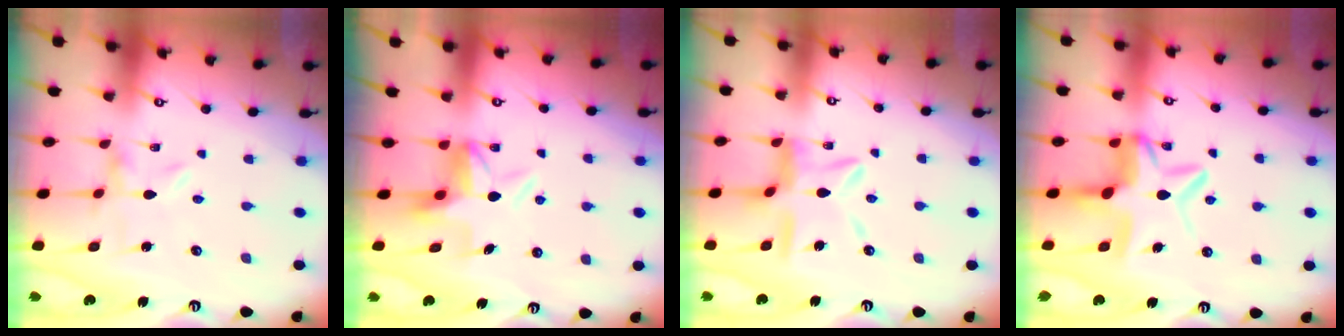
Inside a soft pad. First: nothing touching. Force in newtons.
{"total": 5.9, "press": 5.9, "slide": 0.4}
{"total": 11.7, "press": 11.7, "slide": 1.1}
{"total": 10.4, "press": 10.3, "slide": 1.4}